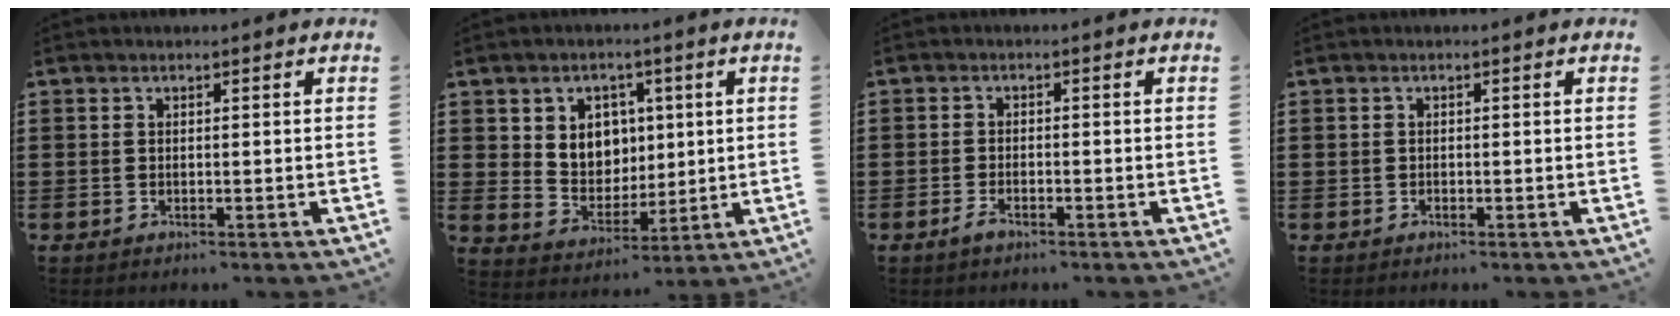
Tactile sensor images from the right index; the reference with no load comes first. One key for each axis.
{"total": 6.0, "fx": 2.1, "fy": 5.3, "fz": 1.8, "tx": -0.047, "ty": 0.003, "tz": 0.034}
{"total": 1.6, "fx": -1.1, "fy": 0.6, "fz": 1.0, "tx": -0.027, "ty": -0.005, "tz": -0.024}
{"total": 0.5, "fx": -0.3, "fy": 0.4, "fz": 0.1, "tx": -0.004, "ty": 0.000, "tz": -0.007}